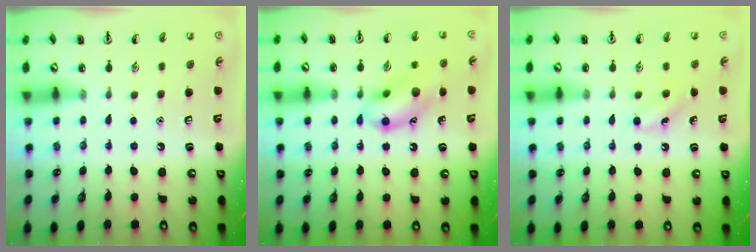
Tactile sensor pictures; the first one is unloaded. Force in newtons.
{"total": 13.0, "press": 12.8, "slide": 2.1}
{"total": 6.3, "press": 6.0, "slide": 2.0}